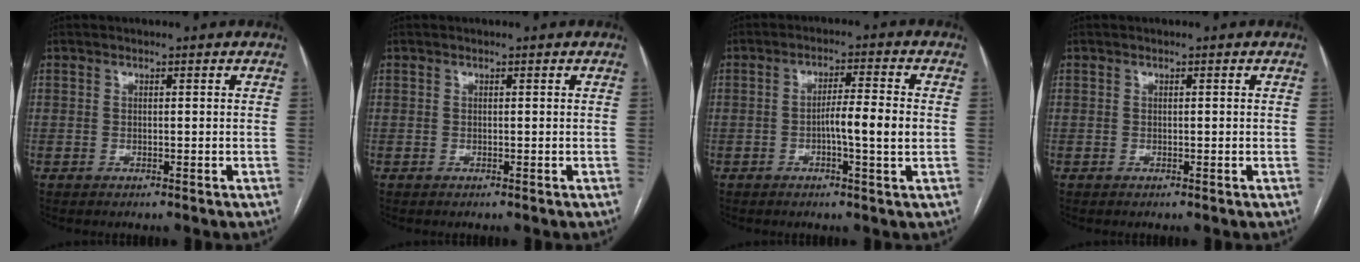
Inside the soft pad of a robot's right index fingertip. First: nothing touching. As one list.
[{"total": 0.0}, {"total": 6.0, "force": [-0.9, 0.0, 5.9], "torque": [-0.093, 0.004, -0.015]}, {"total": 0.0}]